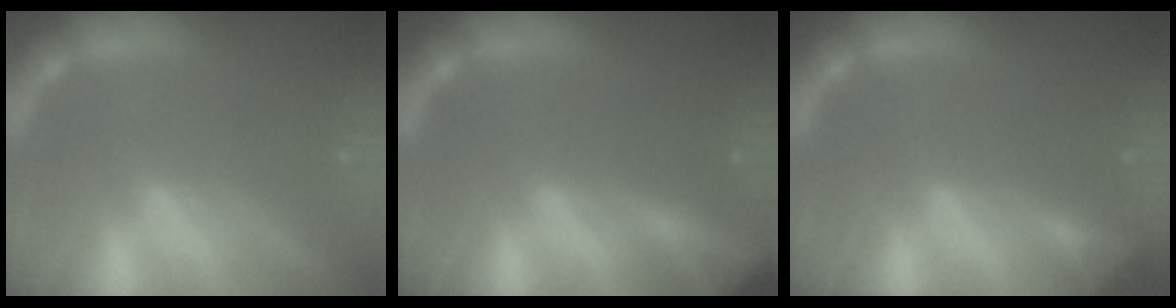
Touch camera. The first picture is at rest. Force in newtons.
{"total": 6.9}
{"total": 2.4}